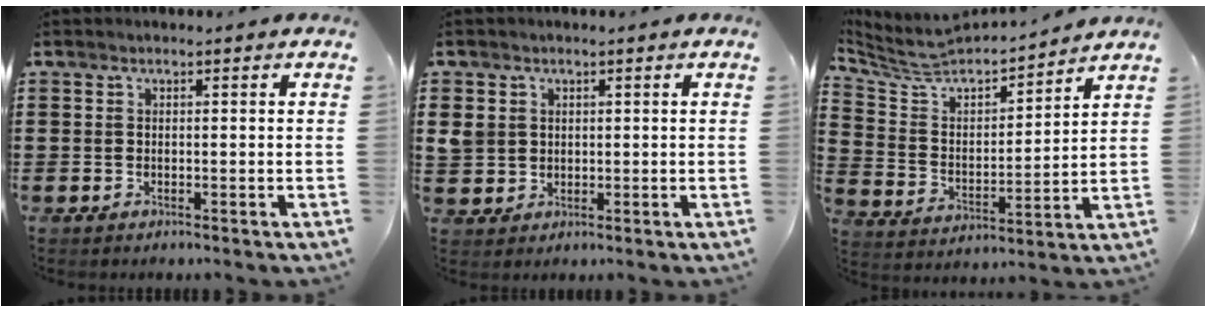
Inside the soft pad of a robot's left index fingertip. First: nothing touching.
{"total": 3.1, "force": [0.8, 2.8, 1.0], "torque": [-0.039, 0.007, 0.010]}
{"total": 5.6, "force": [5.0, 1.7, 1.8], "torque": [-0.065, -0.039, 0.079]}